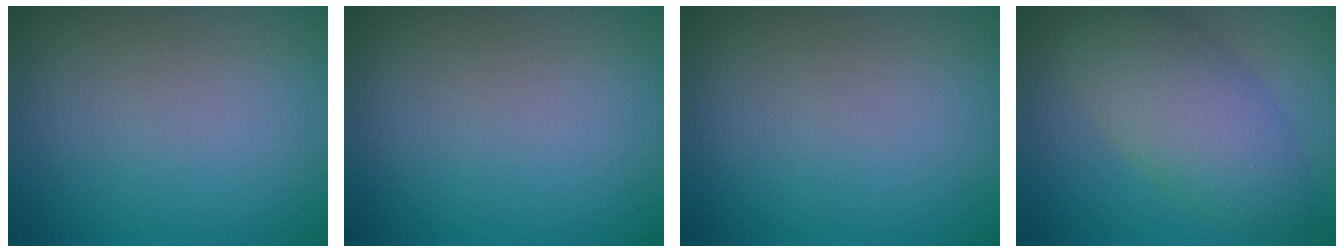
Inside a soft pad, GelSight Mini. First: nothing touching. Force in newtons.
{"total": 0.0}
{"total": 0.0}
{"total": 6.4, "press": 6.4, "slide": 0.0}